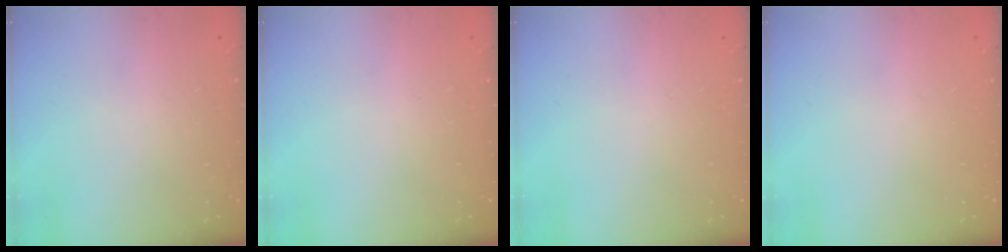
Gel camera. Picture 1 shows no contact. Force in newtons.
{"total": 0.0}
{"total": 0.0}
{"total": 0.0}